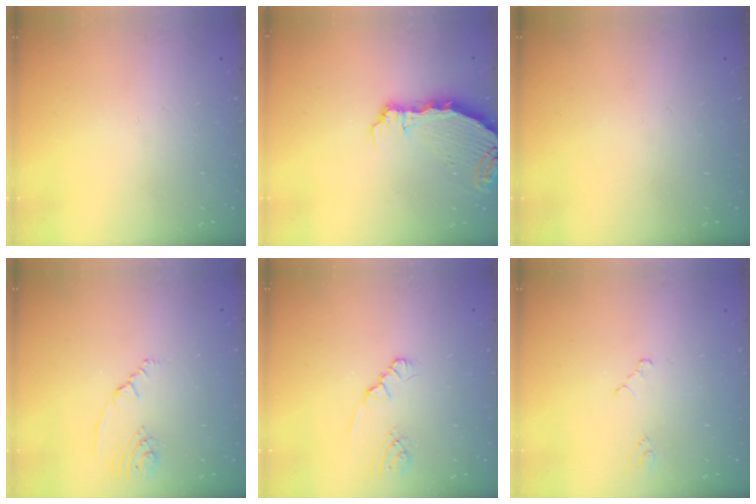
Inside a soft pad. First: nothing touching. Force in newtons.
{"total": 7.0, "press": 5.8, "slide": 3.9}
{"total": 0.0}
{"total": 2.4, "press": 2.0, "slide": 1.3}
{"total": 1.7, "press": 1.6, "slide": 0.3}
{"total": 0.8, "press": 0.8, "slide": 0.2}